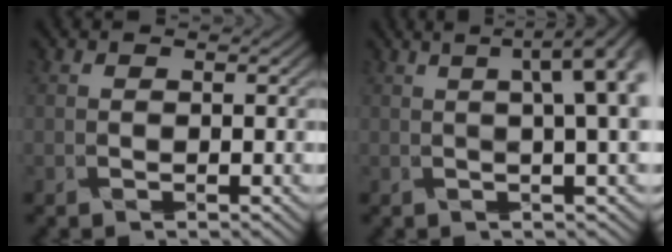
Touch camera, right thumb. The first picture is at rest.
{"total": 6.6, "force": [1.5, 1.0, 6.4], "torque": [-0.102, 0.011, 0.026]}